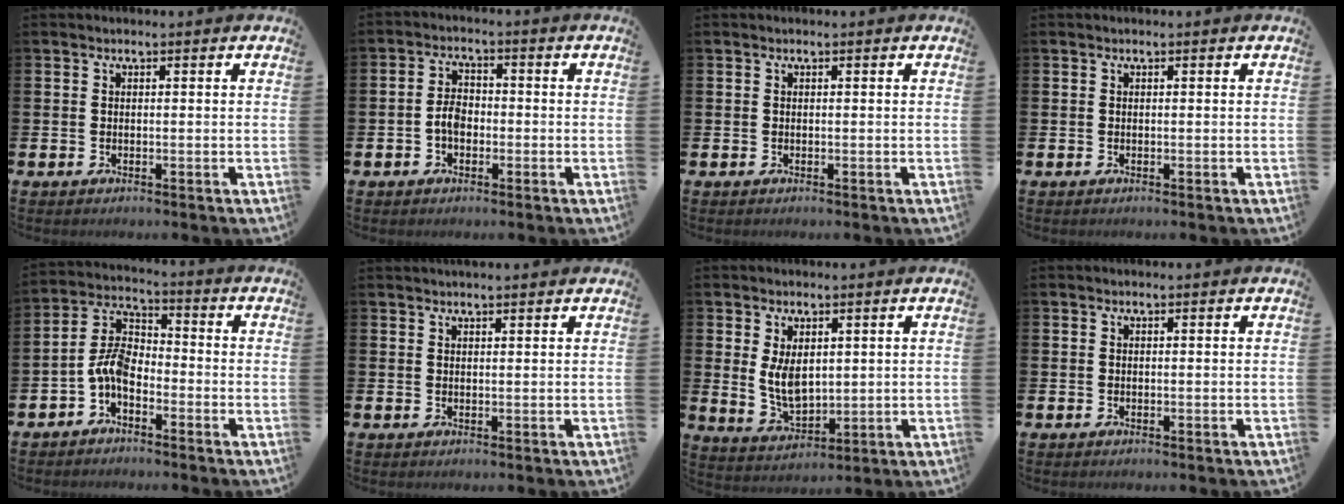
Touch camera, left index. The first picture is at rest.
{"total": 3.3, "force": [-1.0, 2.1, 2.4], "torque": [-0.036, 0.003, -0.021]}
{"total": 0.0}
{"total": 0.0}
{"total": 5.4, "force": [-2.1, 3.0, 4.0], "torque": [-0.093, -0.008, -0.050]}
{"total": 1.5, "force": [1.5, 0.0, 0.2], "torque": [0.003, -0.003, 0.025]}
{"total": 5.2, "force": [2.0, 2.8, 3.9], "torque": [-0.056, -0.015, 0.032]}
{"total": 0.0}